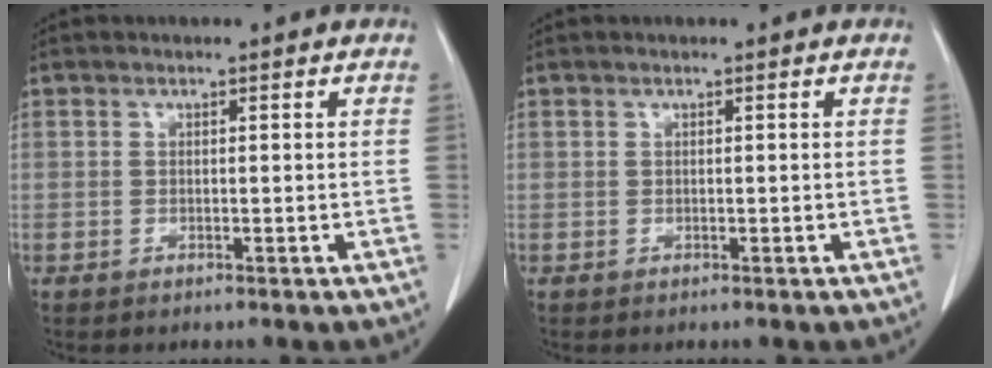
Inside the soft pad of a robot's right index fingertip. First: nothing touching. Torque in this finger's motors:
{"motor_torque": [0.00, 0.00, 0.00, 0.00]}